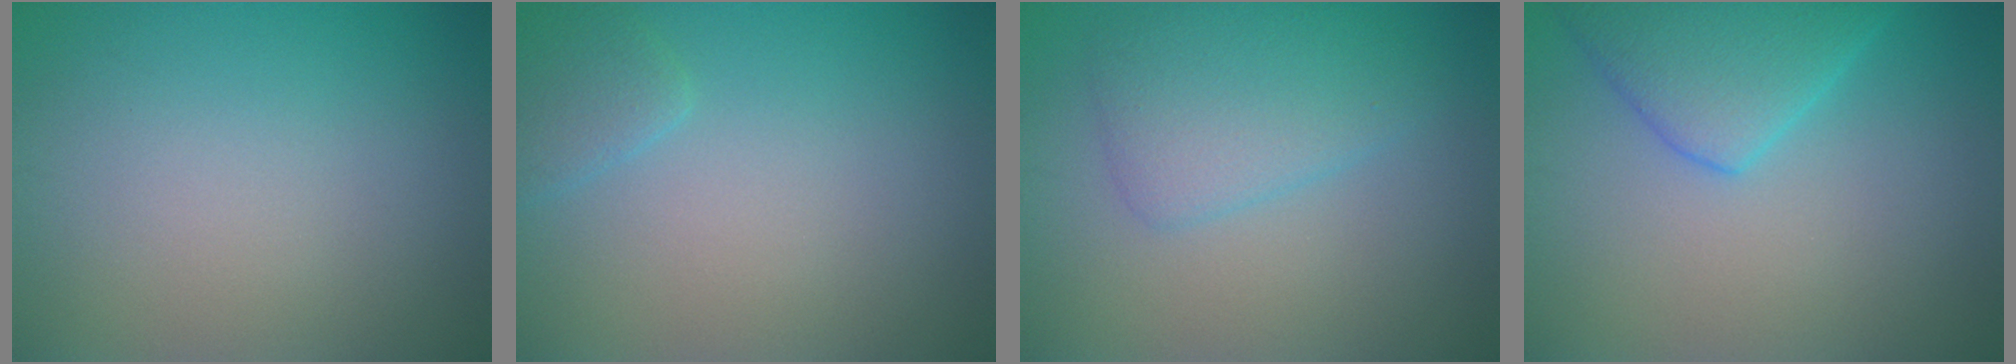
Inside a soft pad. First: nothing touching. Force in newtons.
{"total": 1.5, "press": 1.5, "slide": 0.1}
{"total": 3.7, "press": 3.7, "slide": 0.1}
{"total": 5.0, "press": 5.0, "slide": 0.4}